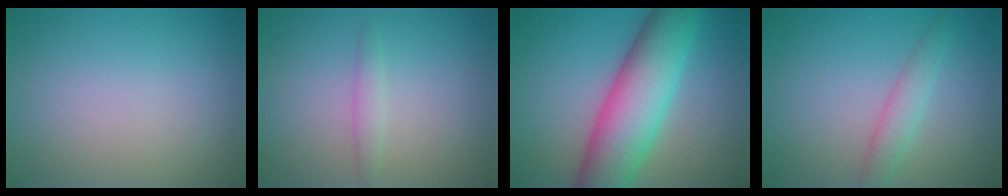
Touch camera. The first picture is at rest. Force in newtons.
{"total": 1.2, "press": 1.2, "slide": 0.1}
{"total": 9.9, "press": 9.9, "slide": 0.1}
{"total": 2.1, "press": 2.1, "slide": 0.1}